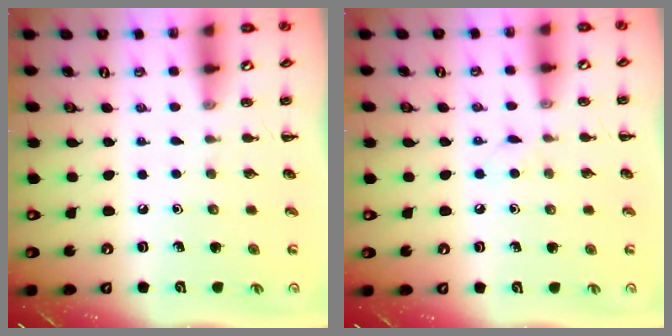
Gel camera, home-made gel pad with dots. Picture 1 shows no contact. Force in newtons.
{"total": 2.9, "press": 2.8, "slide": 0.9}